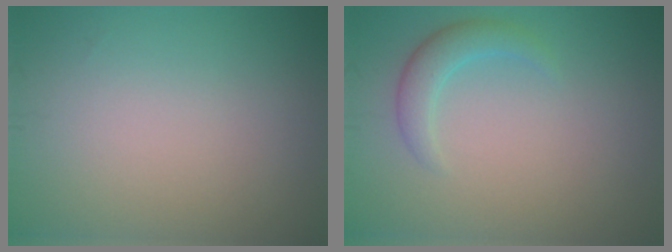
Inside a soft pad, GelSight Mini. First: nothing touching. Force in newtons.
{"total": 2.3, "press": 2.2, "slide": 0.1}